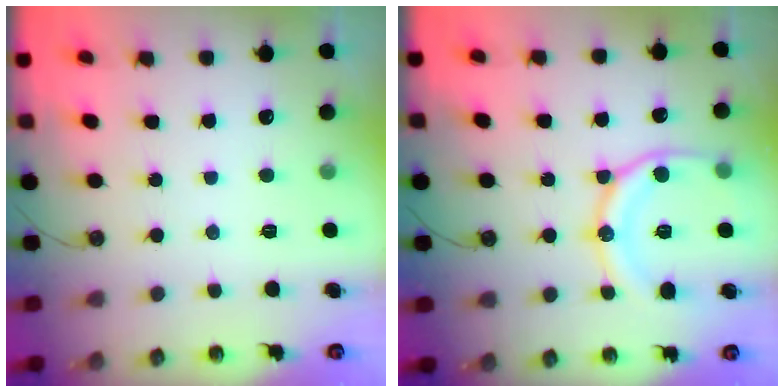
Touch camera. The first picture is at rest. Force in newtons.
{"total": 16.1, "press": 16.0, "slide": 1.9}